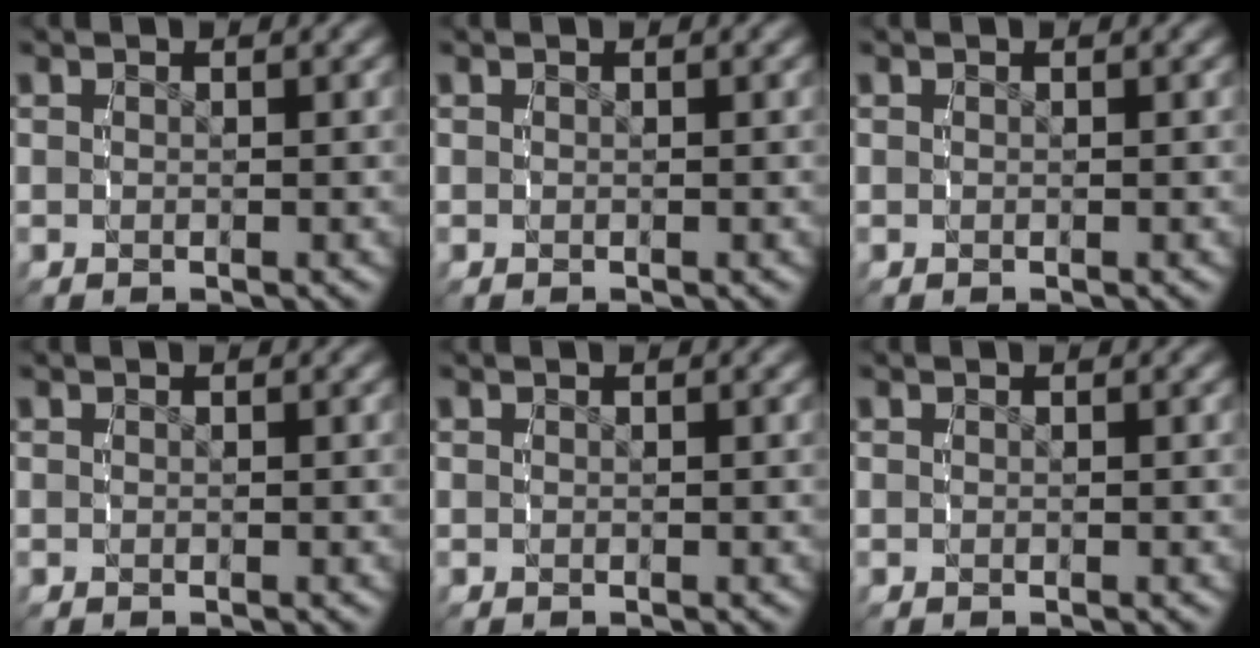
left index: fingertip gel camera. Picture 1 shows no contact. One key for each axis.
{"total": 0.0}
{"total": 0.0}
{"total": 0.0}
{"total": 0.0}
{"total": 0.0}